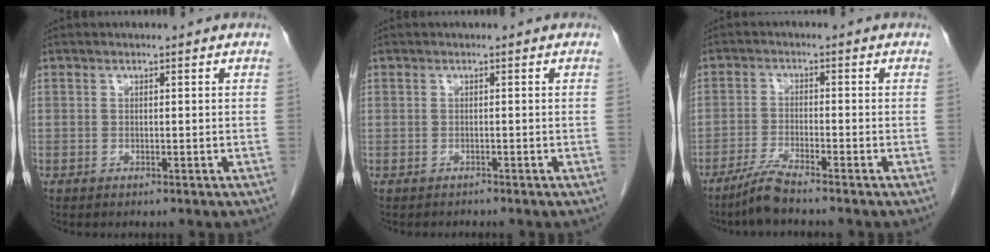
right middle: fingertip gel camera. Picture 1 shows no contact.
{"total": 0.7, "force": [-0.6, 0.2, -0.2], "torque": [-0.008, -0.004, -0.012]}
{"total": 4.2, "force": [-3.5, -0.4, 2.2], "torque": [-0.048, -0.014, -0.075]}